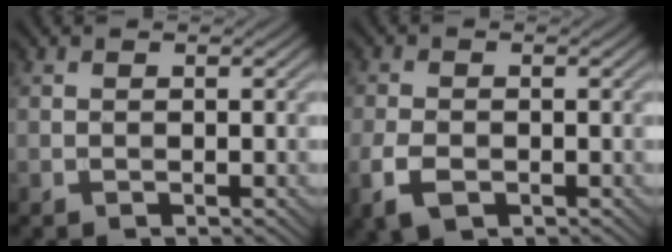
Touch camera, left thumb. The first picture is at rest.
{"total": 3.7, "force": [-1.6, 2.1, 2.6], "torque": [-0.068, -0.008, -0.035]}